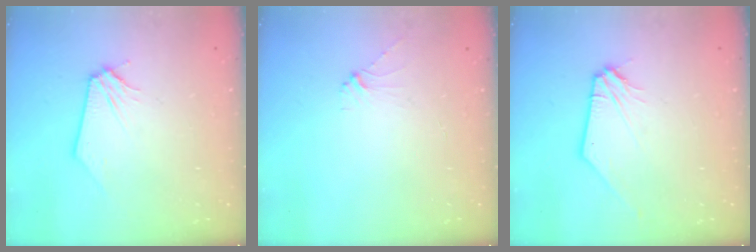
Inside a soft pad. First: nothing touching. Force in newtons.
{"total": 3.3, "press": 3.3, "slide": 0.6}
{"total": 1.9, "press": 1.9, "slide": 0.3}